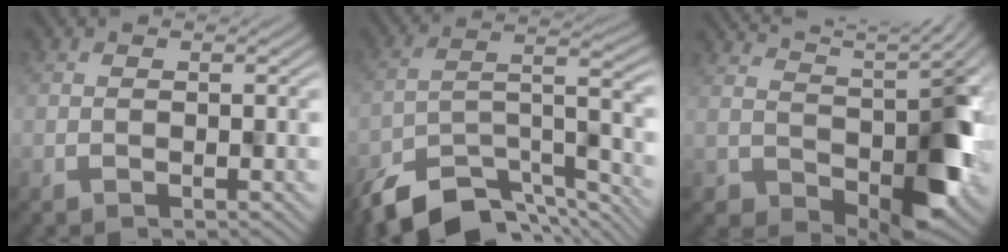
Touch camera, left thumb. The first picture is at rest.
{"total": 11.5, "force": [-8.3, 4.4, 6.6], "torque": [-0.128, -0.014, -0.136]}
{"total": 8.1, "force": [3.3, 4.0, 6.2], "torque": [-0.097, -0.016, 0.076]}